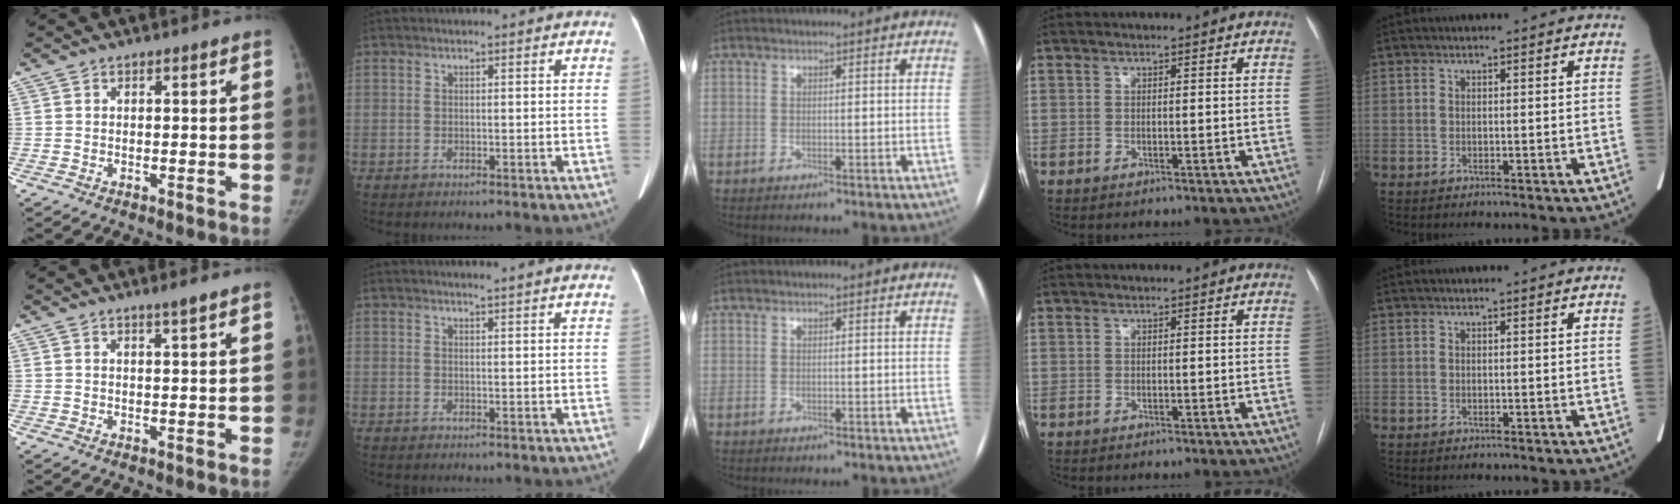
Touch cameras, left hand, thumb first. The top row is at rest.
{"thumb": {"total": 1.7, "force": [1.3, -0.2, 1.1], "torque": [-0.018, -0.011, 0.023]}, "index": {"total": 5.1, "force": [4.7, -0.2, 1.8], "torque": [-0.020, 0.008, 0.040]}}